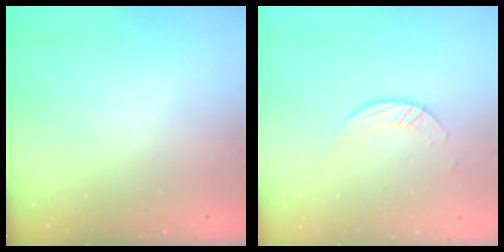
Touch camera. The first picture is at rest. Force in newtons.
{"total": 3.1, "press": 3.1, "slide": 0.2}